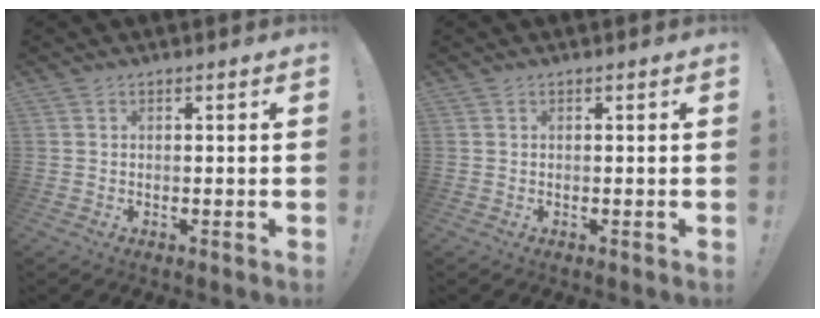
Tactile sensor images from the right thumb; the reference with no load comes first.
{"total": 0.0}